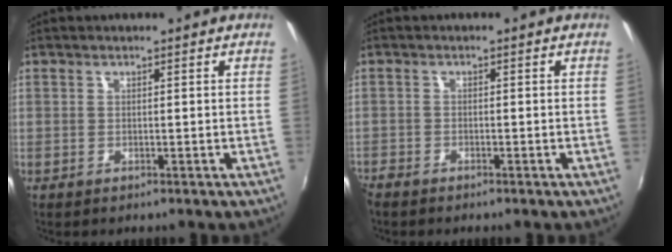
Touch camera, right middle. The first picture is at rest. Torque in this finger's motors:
{"motor_torque": [0.55, -0.67, 0.26, 0.15]}